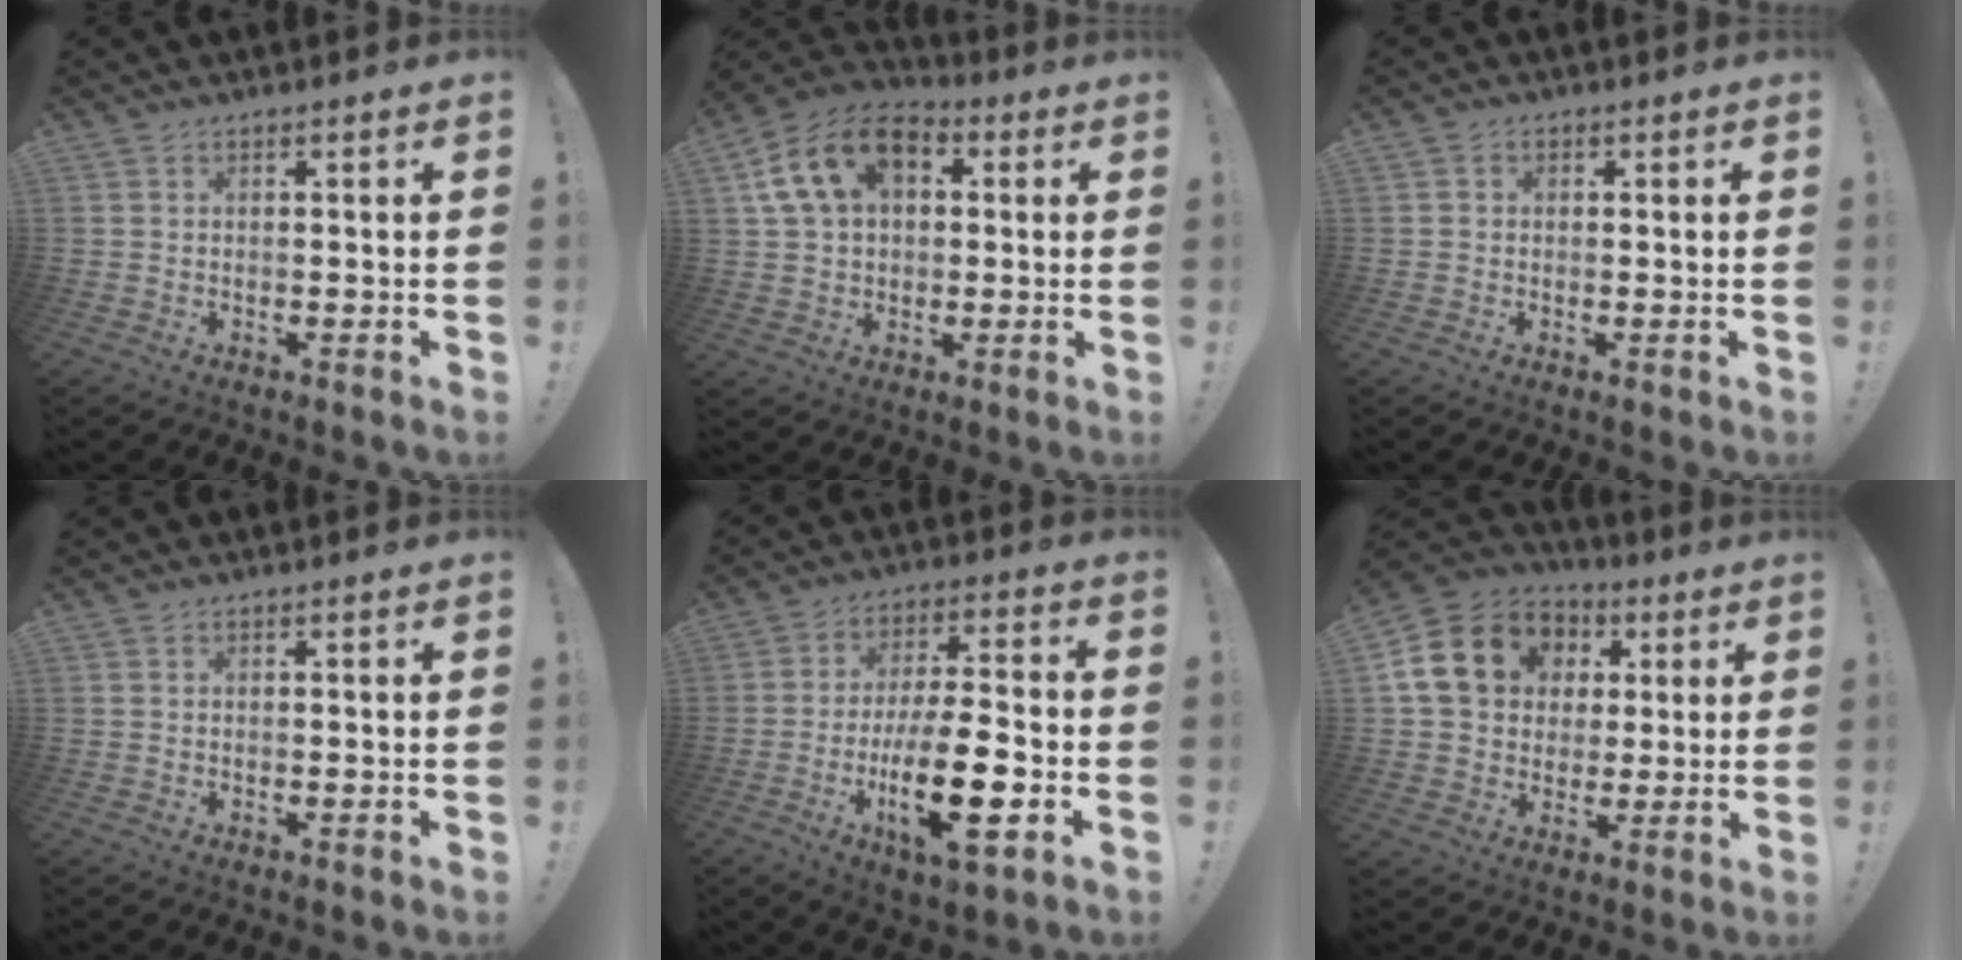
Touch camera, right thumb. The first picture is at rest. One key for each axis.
{"total": 15.4, "fx": 5.4, "fy": 10.6, "fz": 9.8, "tx": -0.165, "ty": -0.004, "tz": 0.102}
{"total": 1.4, "fx": -0.3, "fy": 1.2, "fz": 0.5, "tx": -0.004, "ty": 0.002, "tz": -0.006}
{"total": 0.0}
{"total": 18.4, "fx": -5.4, "fy": 5.8, "fz": 16.6, "tx": -0.277, "ty": 0.008, "tz": -0.088}
{"total": 17.4, "fx": 4.8, "fy": 14.3, "fz": 8.6, "tx": -0.135, "ty": -0.003, "tz": 0.105}